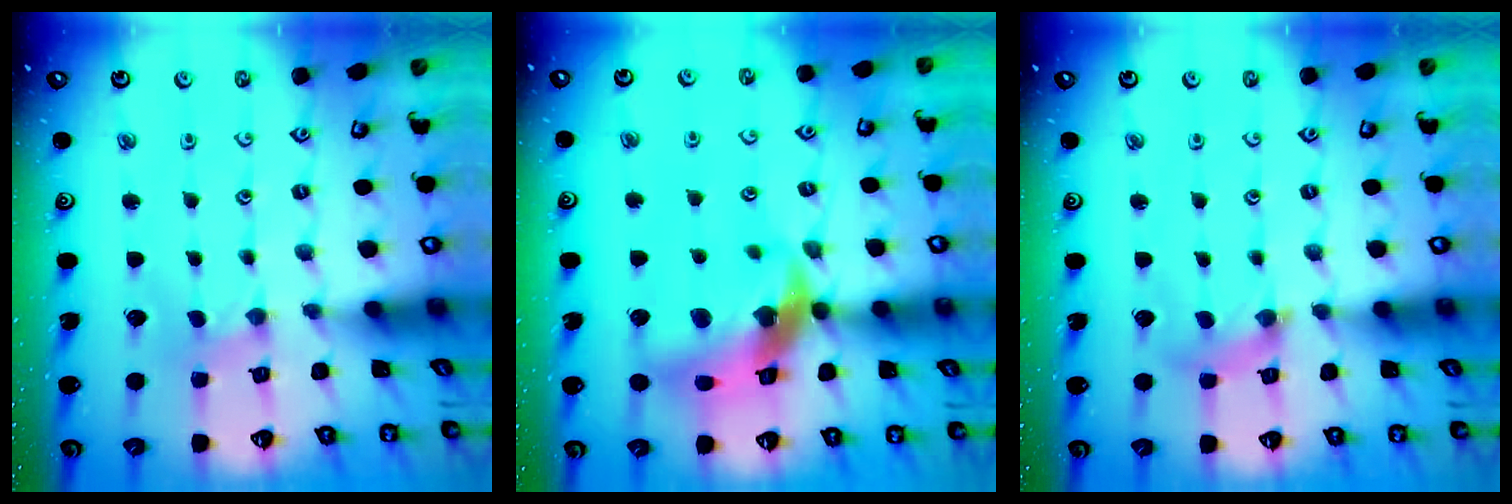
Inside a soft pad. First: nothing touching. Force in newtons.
{"total": 15.8, "press": 15.6, "slide": 2.1}
{"total": 2.7, "press": 2.6, "slide": 0.4}